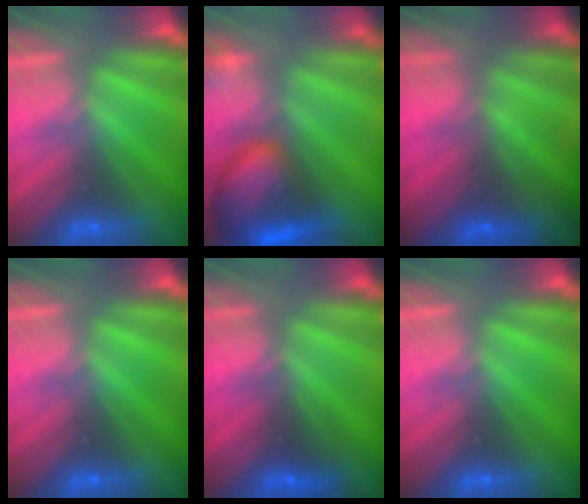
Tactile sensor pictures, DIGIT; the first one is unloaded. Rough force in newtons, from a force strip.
{"total": 8.0}
{"total": 6.9}
{"total": 0.0}
{"total": 2.5}
{"total": 0.0}